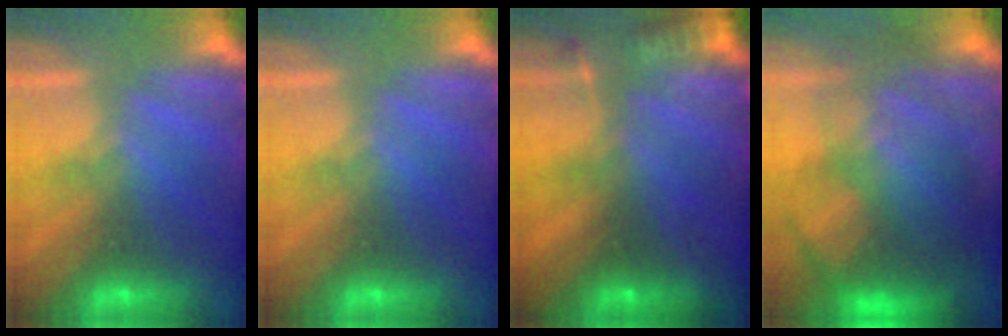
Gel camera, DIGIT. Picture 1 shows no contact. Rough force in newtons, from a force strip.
{"total": 0.0}
{"total": 7.7}
{"total": 7.8}